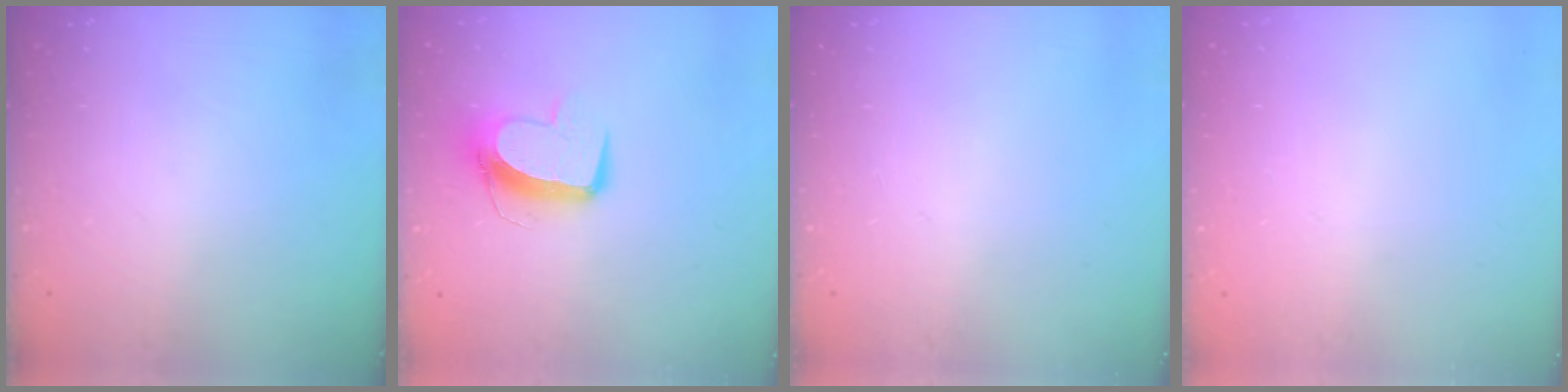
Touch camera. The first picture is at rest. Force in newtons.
{"total": 10.4, "press": 10.3, "slide": 1.0}
{"total": 0.0}
{"total": 0.0}